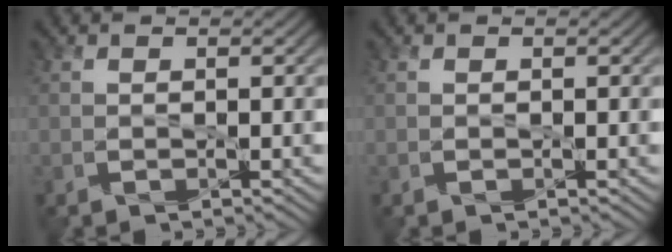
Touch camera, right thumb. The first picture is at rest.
{"total": 0.0}